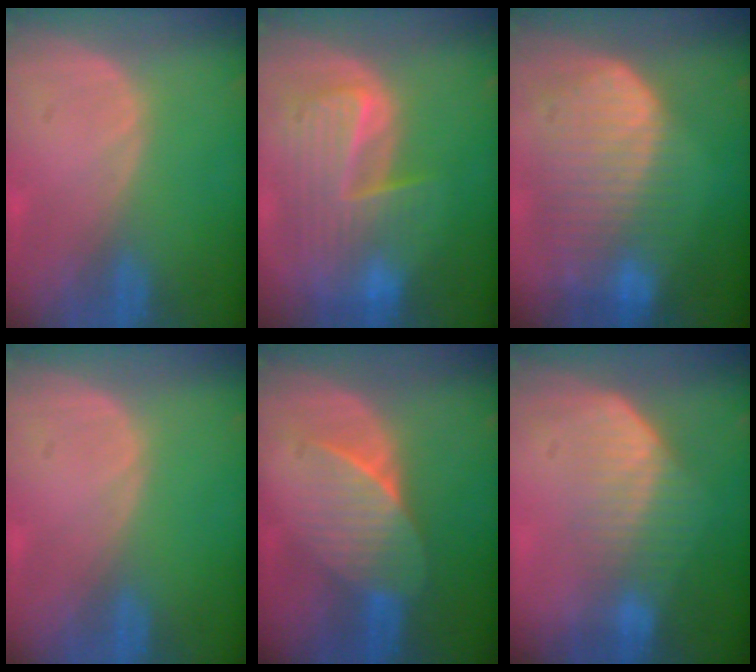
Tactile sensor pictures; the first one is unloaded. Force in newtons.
{"total": 10.0, "press": 8.7, "slide": 5.0}
{"total": 10.2, "press": 8.8, "slide": 5.1}
{"total": 0.0}
{"total": 7.1, "press": 6.6, "slide": 2.7}
{"total": 7.3, "press": 6.2, "slide": 3.8}